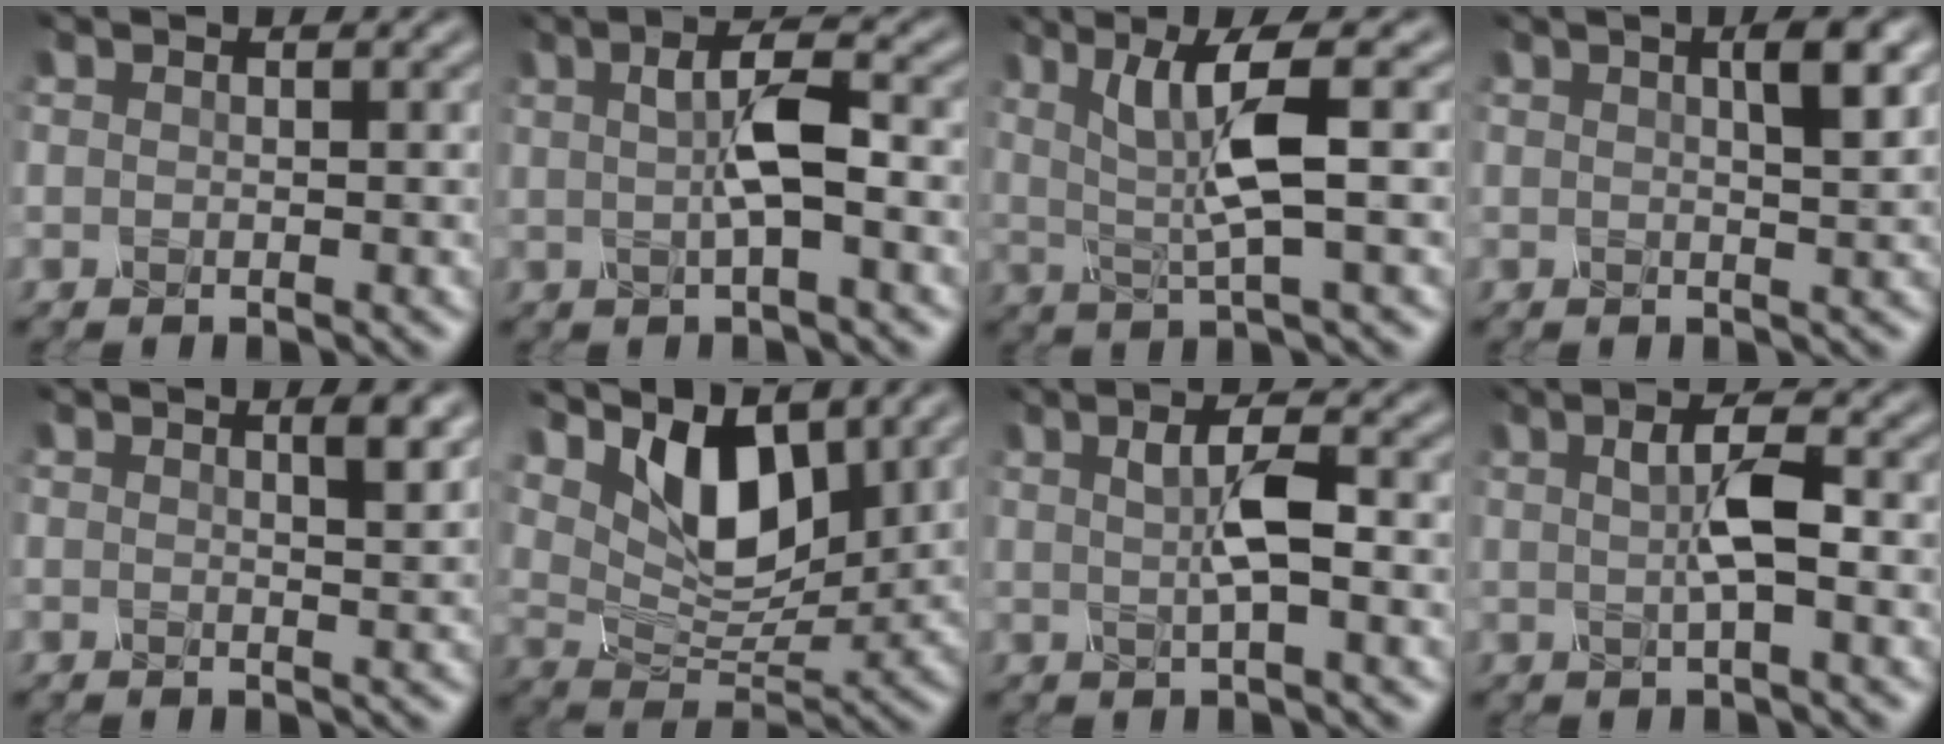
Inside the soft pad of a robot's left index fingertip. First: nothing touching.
{"total": 3.8, "force": [-0.3, 0.9, 3.7], "torque": [-0.070, 0.007, -0.007]}
{"total": 6.0, "force": [0.8, 0.9, 5.9], "torque": [-0.115, -0.001, 0.018]}
{"total": 3.4, "force": [1.1, 0.9, 3.1], "torque": [-0.035, 0.005, 0.012]}
{"total": 2.6, "force": [1.2, 0.8, 2.1], "torque": [-0.018, 0.004, 0.014]}
{"total": 7.6, "force": [3.6, 4.1, 5.4], "torque": [-0.094, -0.009, 0.059]}
{"total": 3.2, "force": [-0.2, 0.8, 3.1], "torque": [-0.057, 0.003, -0.004]}
{"total": 3.2, "force": [-0.2, 0.8, 3.1], "torque": [-0.056, 0.004, -0.005]}